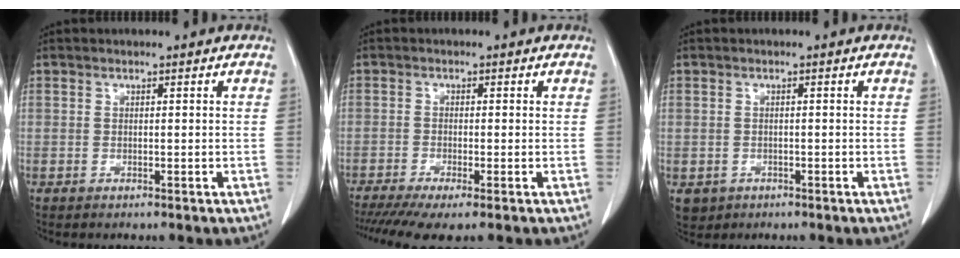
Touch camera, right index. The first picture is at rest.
{"total": 6.6, "force": [-4.3, 0.9, 4.8], "torque": [-0.080, -0.012, -0.074]}
{"total": 2.9, "force": [-1.1, 2.7, 0.5], "torque": [-0.005, 0.003, -0.011]}